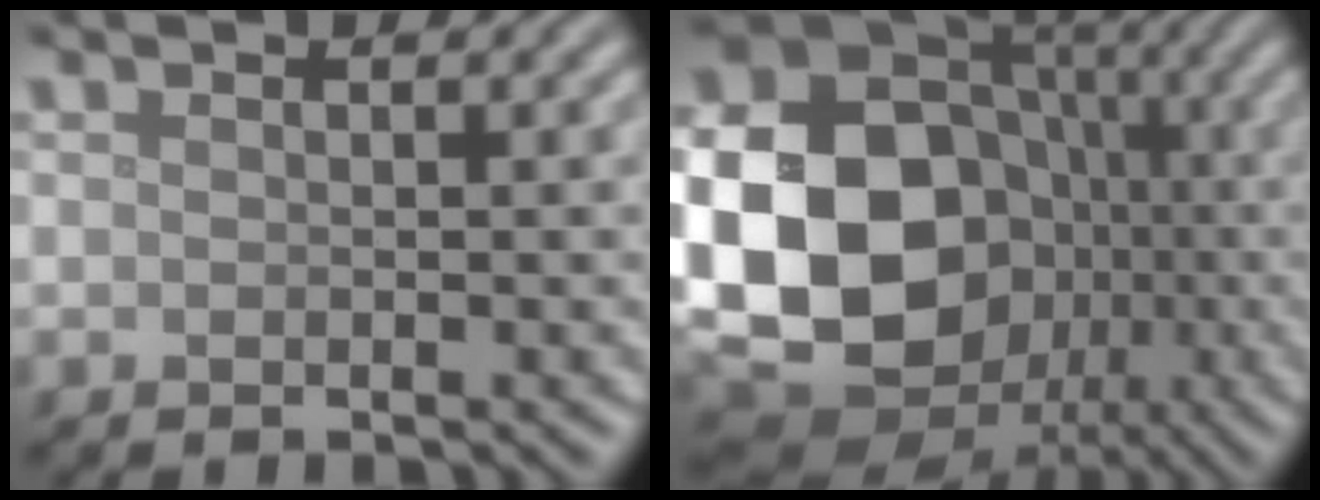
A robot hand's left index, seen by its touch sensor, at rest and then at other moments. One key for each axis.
{"total": 22.4, "fx": -2.4, "fy": 19.1, "fz": 11.5, "tx": -0.247, "ty": -0.018, "tz": -0.084}